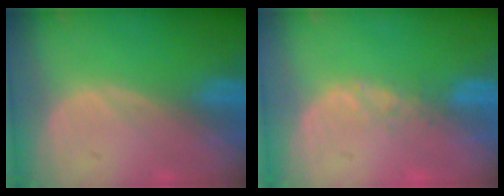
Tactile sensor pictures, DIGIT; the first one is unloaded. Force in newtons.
{"total": 1.0, "press": 1.0, "slide": 0.2}